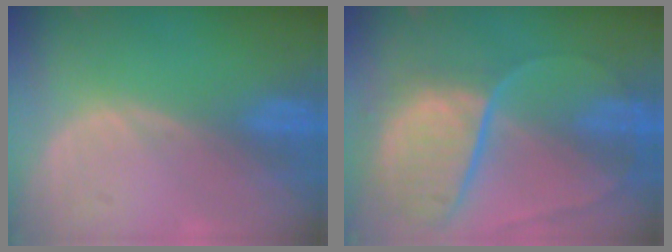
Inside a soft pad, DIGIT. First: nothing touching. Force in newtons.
{"total": 10.9, "press": 9.0, "slide": 6.1}